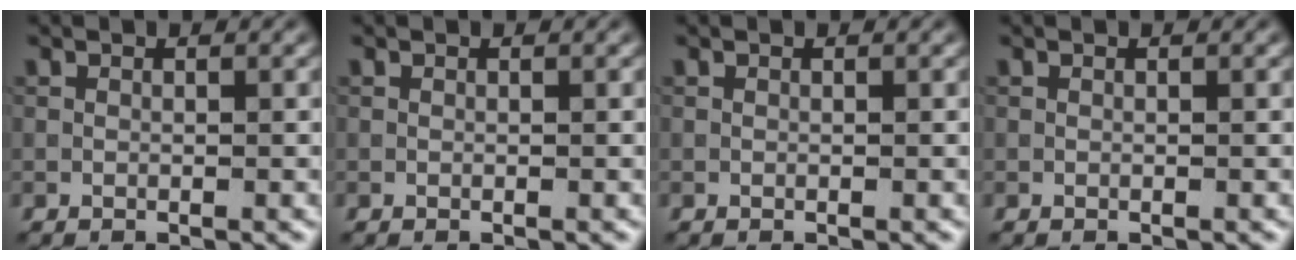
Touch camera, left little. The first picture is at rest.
{"total": 0.0}
{"total": 0.0}
{"total": 0.0}